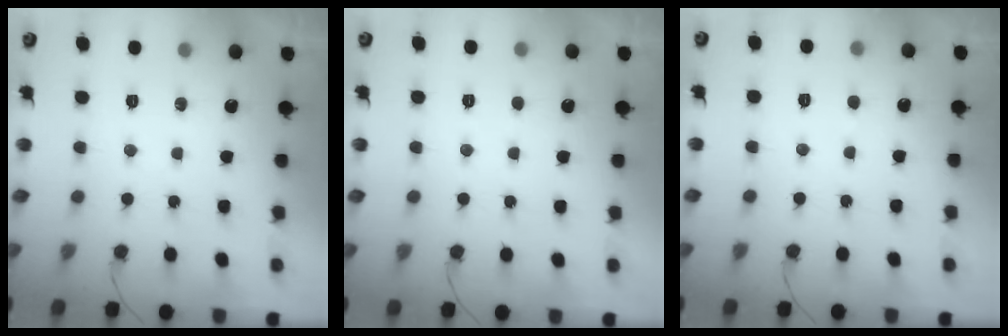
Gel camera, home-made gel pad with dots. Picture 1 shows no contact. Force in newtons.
{"total": 0.7, "press": 0.7, "slide": 0.1}
{"total": 2.0, "press": 2.0, "slide": 0.1}